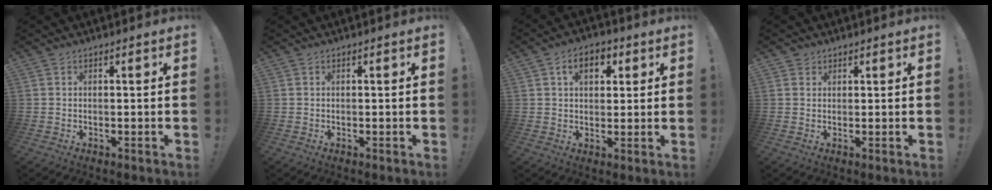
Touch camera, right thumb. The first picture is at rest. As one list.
[{"total": 0.0}, {"total": 7.5, "force": [2.7, 5.0, 4.9], "torque": [-0.072, 0.008, 0.047]}, {"total": 1.5, "force": [1.1, 1.0, 0.2], "torque": [-0.006, -0.001, 0.021]}]